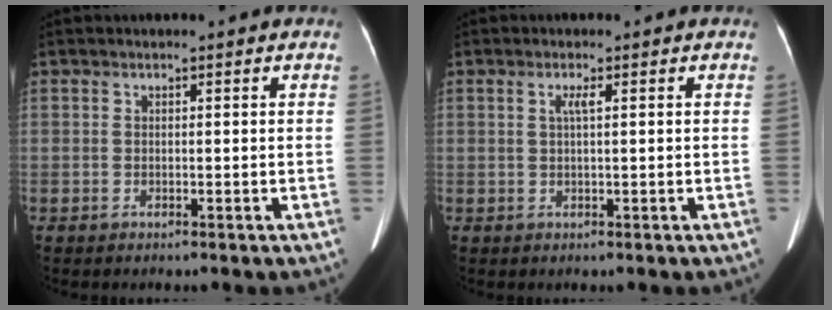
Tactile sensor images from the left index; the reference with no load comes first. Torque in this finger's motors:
{"motor_torque": [0.23, 0.09, 0.01, 0.01]}